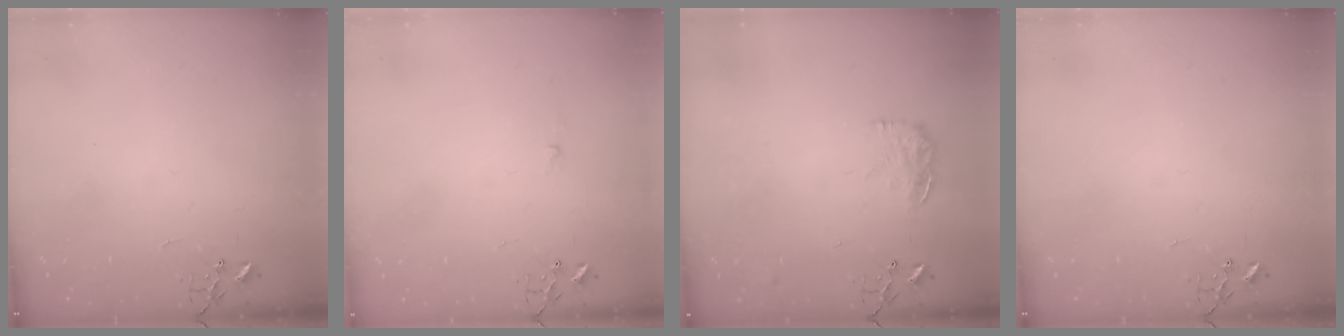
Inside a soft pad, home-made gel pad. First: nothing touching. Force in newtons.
{"total": 2.7, "press": 2.7, "slide": 0.3}
{"total": 10.8, "press": 10.7, "slide": 0.6}
{"total": 0.0}